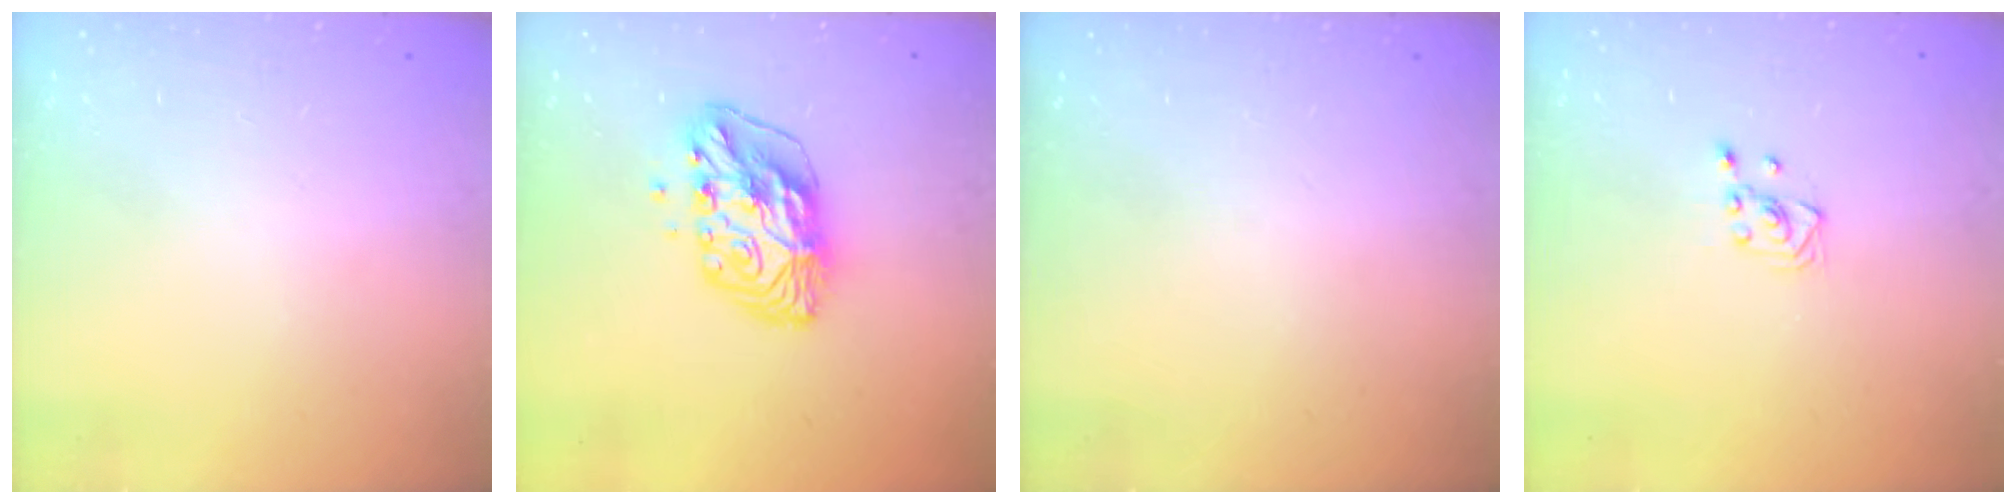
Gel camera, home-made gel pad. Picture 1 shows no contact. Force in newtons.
{"total": 11.3, "press": 11.2, "slide": 1.6}
{"total": 0.0}
{"total": 3.0, "press": 2.6, "slide": 1.5}